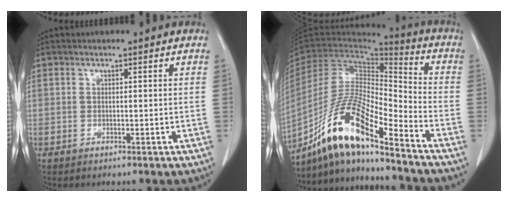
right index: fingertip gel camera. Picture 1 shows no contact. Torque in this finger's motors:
{"motor_torque": [1.15, -1.00, 0.87, 0.21]}